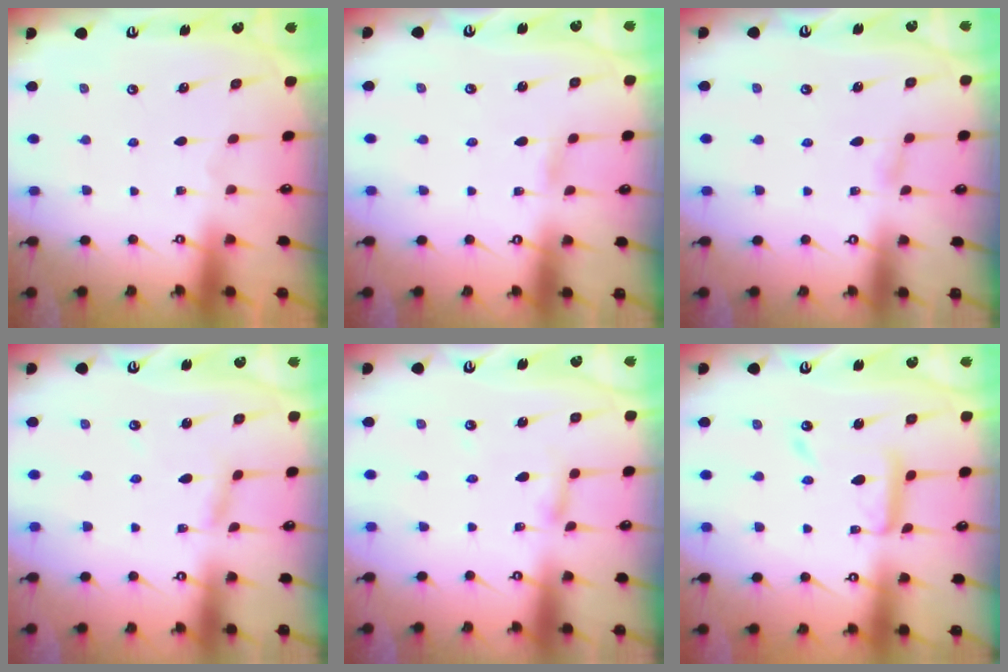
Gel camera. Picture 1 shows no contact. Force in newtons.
{"total": 1.0, "press": 1.0, "slide": 0.1}
{"total": 2.6, "press": 2.6, "slide": 0.3}
{"total": 2.9, "press": 2.9, "slide": 0.3}
{"total": 2.8, "press": 2.8, "slide": 0.3}
{"total": 13.1, "press": 13.1, "slide": 1.1}